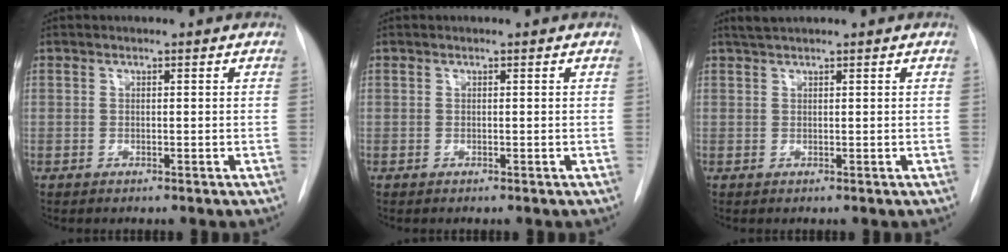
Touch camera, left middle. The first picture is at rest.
{"total": 0.0}
{"total": 1.6, "force": [1.4, -0.2, 0.7], "torque": [-0.018, 0.010, 0.030]}